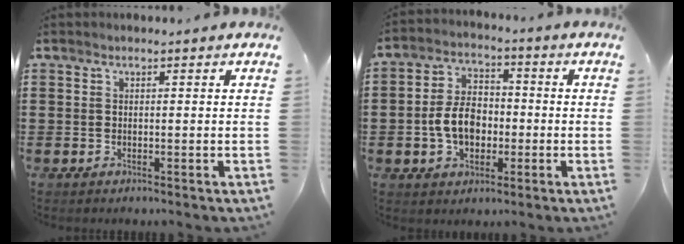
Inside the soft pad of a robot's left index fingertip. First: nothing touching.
{"total": 7.5, "force": [-1.6, 5.1, 5.2], "torque": [-0.118, 0.001, -0.039]}